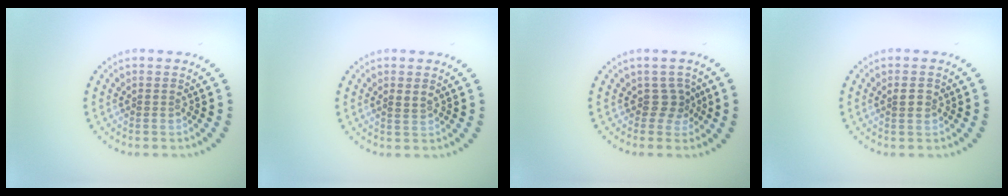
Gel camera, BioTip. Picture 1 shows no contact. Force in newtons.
{"total": 0.9, "press": 0.8, "slide": 0.4}
{"total": 1.7, "press": 1.2, "slide": 1.3}
{"total": 1.4, "press": 1.4, "slide": 0.3}